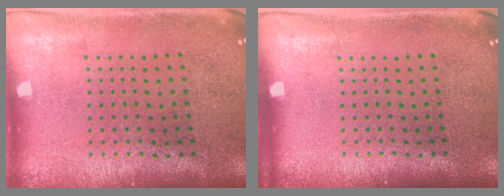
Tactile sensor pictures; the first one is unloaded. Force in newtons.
{"total": 0.0}